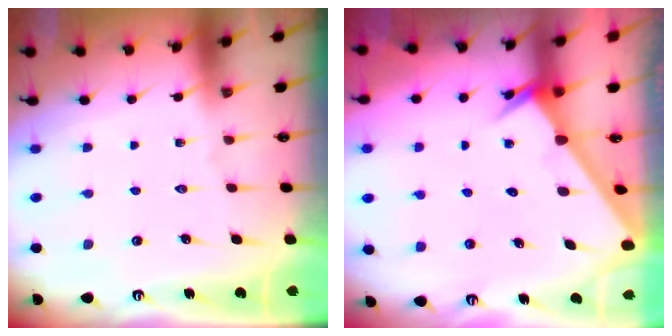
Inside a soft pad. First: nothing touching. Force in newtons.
{"total": 2.7, "press": 2.7, "slide": 0.3}